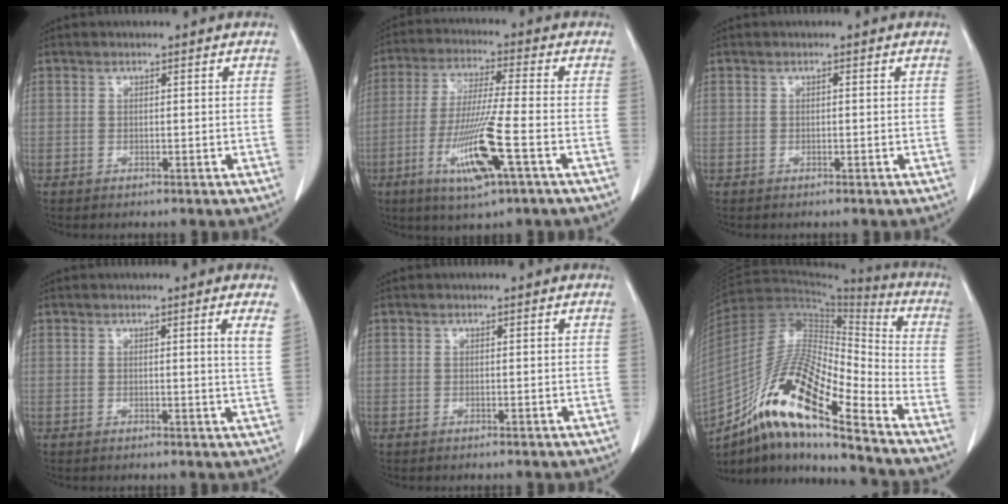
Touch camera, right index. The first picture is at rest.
{"total": 11.9, "force": [-4.4, 0.1, 11.0], "torque": [-0.220, -0.020, -0.081]}
{"total": 0.0}
{"total": 2.4, "force": [1.3, -0.6, 1.9], "torque": [-0.029, -0.011, 0.013]}
{"total": 0.0}
{"total": 19.2, "force": [-12.3, 2.6, 14.5], "torque": [-0.282, -0.003, -0.220]}